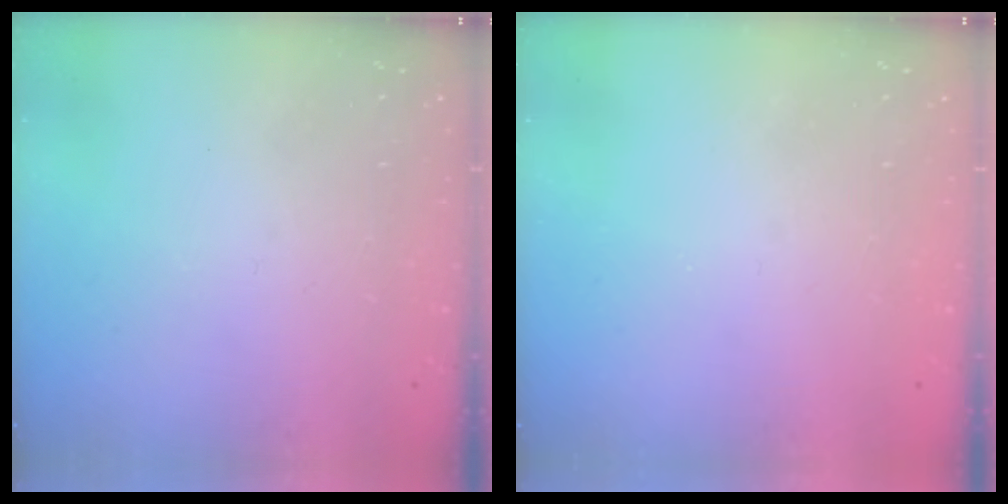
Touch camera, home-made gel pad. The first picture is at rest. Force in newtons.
{"total": 1.0, "press": 1.0, "slide": 0.2}